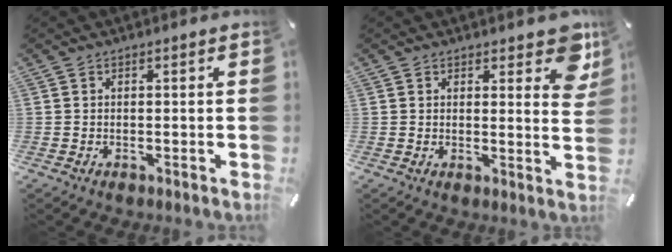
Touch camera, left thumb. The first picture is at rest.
{"total": 7.6, "force": [4.9, 3.3, 4.8], "torque": [-0.046, -0.030, 0.080]}